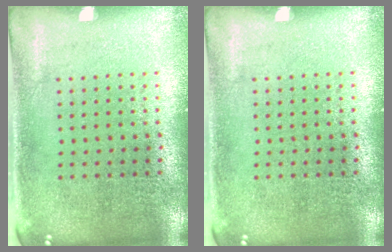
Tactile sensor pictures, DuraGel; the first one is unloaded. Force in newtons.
{"total": 0.0}